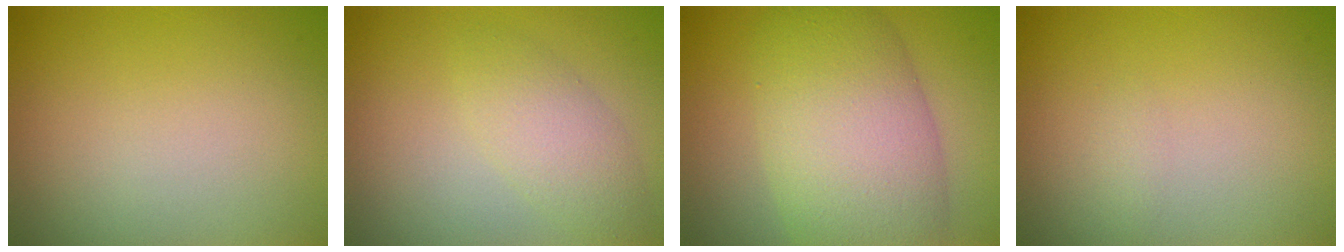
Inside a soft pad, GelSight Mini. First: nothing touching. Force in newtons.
{"total": 2.7, "press": 2.7, "slide": 0.0}
{"total": 10.0, "press": 10.0, "slide": 0.4}
{"total": 0.6, "press": 0.6, "slide": 0.0}